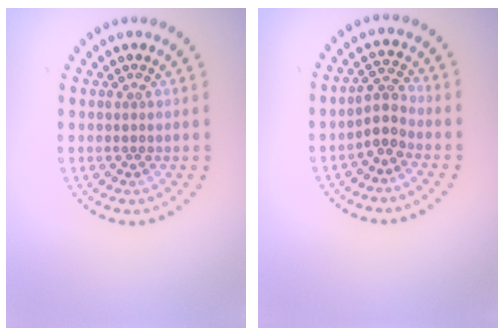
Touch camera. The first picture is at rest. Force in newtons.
{"total": 2.4, "press": 1.8, "slide": 1.6}